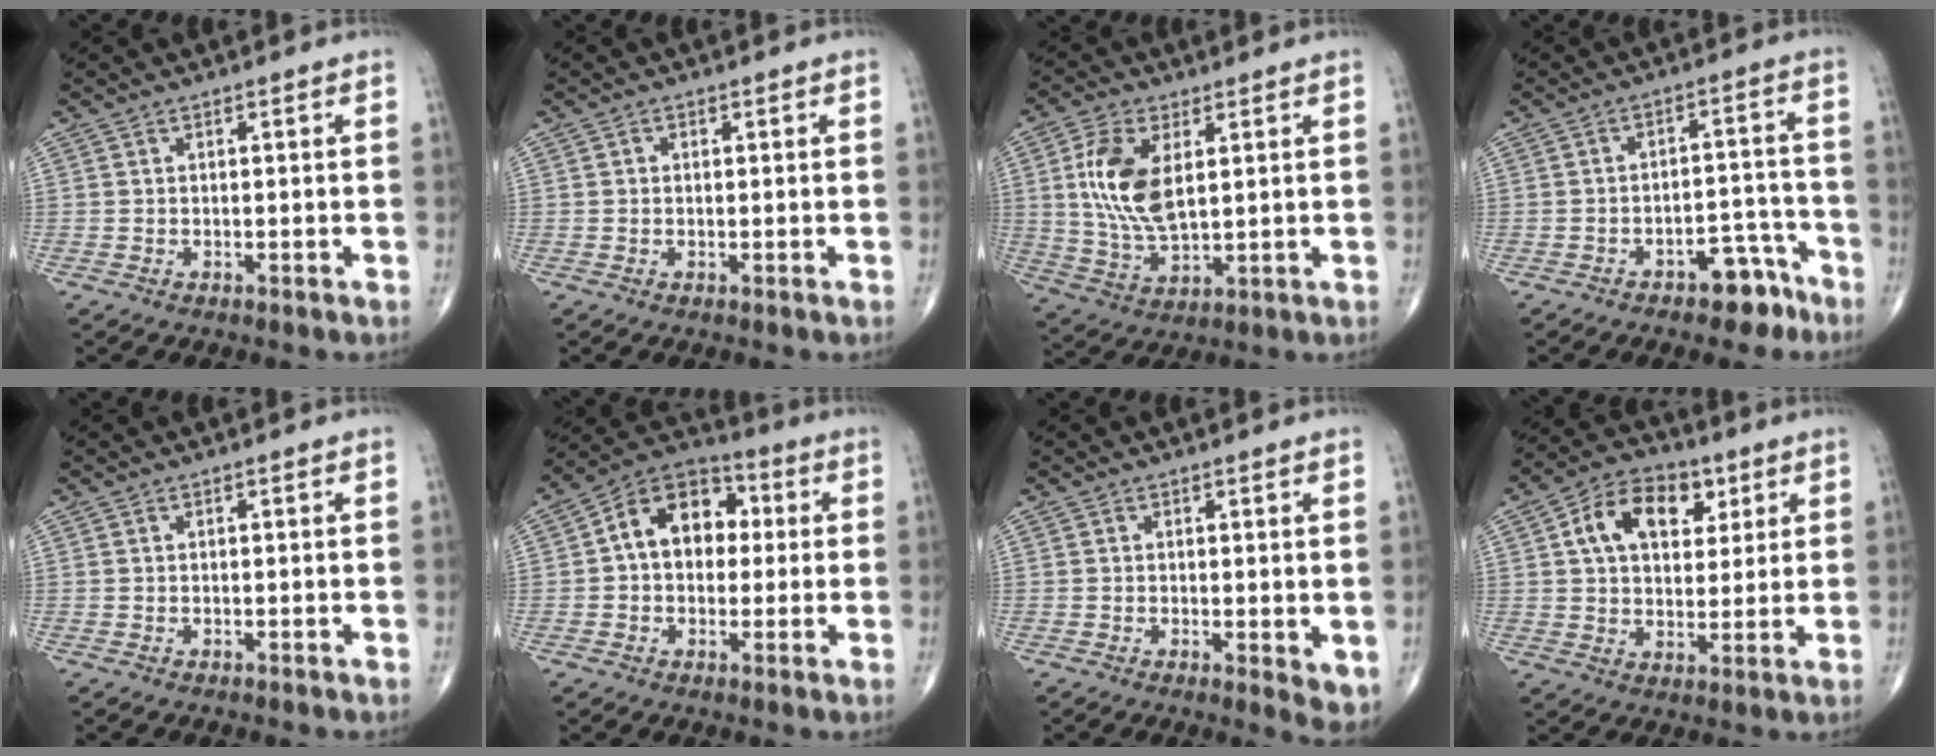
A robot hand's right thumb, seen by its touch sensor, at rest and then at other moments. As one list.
[{"total": 0.6, "force": [0.2, 0.6, 0.3], "torque": [0.000, 0.000, 0.002]}, {"total": 12.3, "force": [2.8, 6.2, 10.3], "torque": [-0.207, -0.014, 0.061]}, {"total": 7.1, "force": [-4.9, 3.6, 3.8], "torque": [-0.028, 0.055, -0.065]}, {"total": 0.0}, {"total": 13.1, "force": [1.6, 9.5, 8.9], "torque": [-0.106, 0.029, 0.012]}, {"total": 4.1, "force": [-0.1, 1.4, 3.9], "torque": [-0.050, -0.014, -0.001]}, {"total": 13.3, "force": [4.6, 8.7, 8.8], "torque": [-0.114, 0.001, 0.073]}]